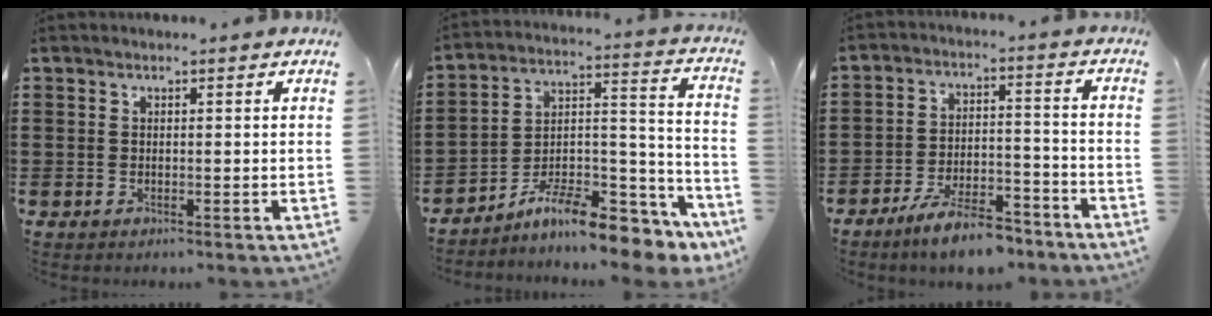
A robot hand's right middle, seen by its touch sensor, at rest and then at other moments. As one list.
[{"total": 10.8, "force": [-9.4, 1.7, 5.1], "torque": [-0.074, 0.023, -0.179]}, {"total": 8.2, "force": [-7.2, 1.8, 3.6], "torque": [-0.061, 0.017, -0.132]}]